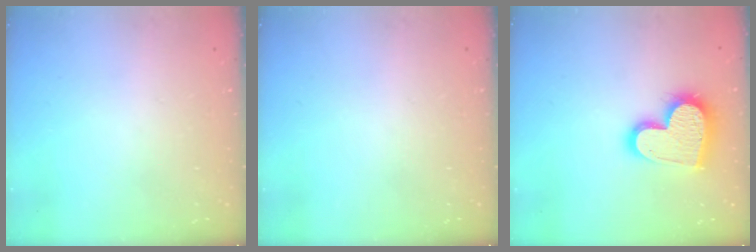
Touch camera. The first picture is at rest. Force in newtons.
{"total": 0.0}
{"total": 17.2, "press": 17.2, "slide": 1.2}